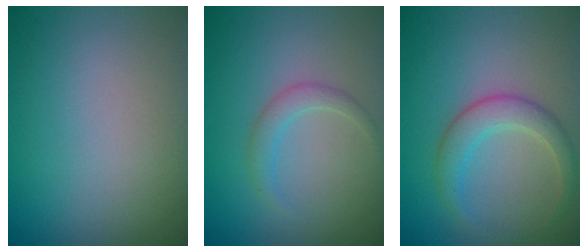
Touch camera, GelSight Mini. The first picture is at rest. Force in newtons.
{"total": 1.4, "press": 1.4, "slide": 0.0}
{"total": 2.7, "press": 2.7, "slide": 0.2}